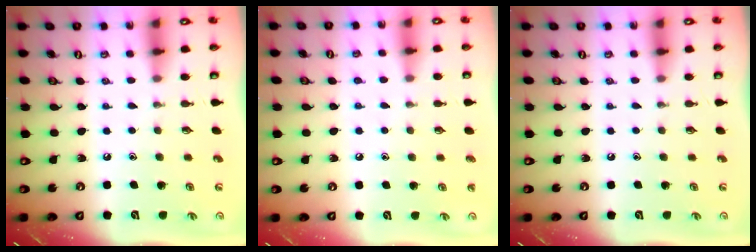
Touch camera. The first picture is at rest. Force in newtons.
{"total": 4.2, "press": 4.1, "slide": 0.9}
{"total": 0.0}